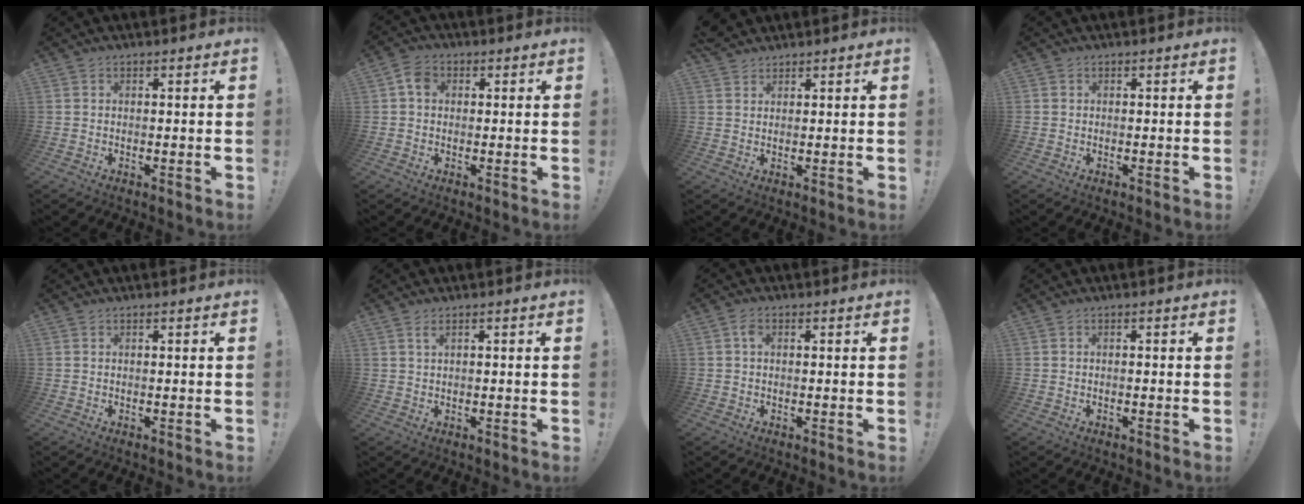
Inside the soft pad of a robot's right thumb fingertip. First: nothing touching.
{"total": 4.6, "force": [0.9, 3.6, 2.7], "torque": [-0.049, 0.011, 0.017]}
{"total": 3.9, "force": [3.3, 1.9, 0.4], "torque": [0.001, -0.018, 0.062]}
{"total": 0.6, "force": [0.3, 0.4, -0.3], "torque": [0.006, 0.002, 0.006]}
{"total": 0.0}
{"total": 1.7, "force": [1.1, 0.5, 1.2], "torque": [-0.019, -0.001, 0.016]}
{"total": 2.1, "force": [0.4, 1.3, 1.6], "torque": [-0.027, 0.003, 0.005]}
{"total": 0.5, "force": [-0.4, -0.2, 0.2], "torque": [-0.004, -0.001, -0.008]}